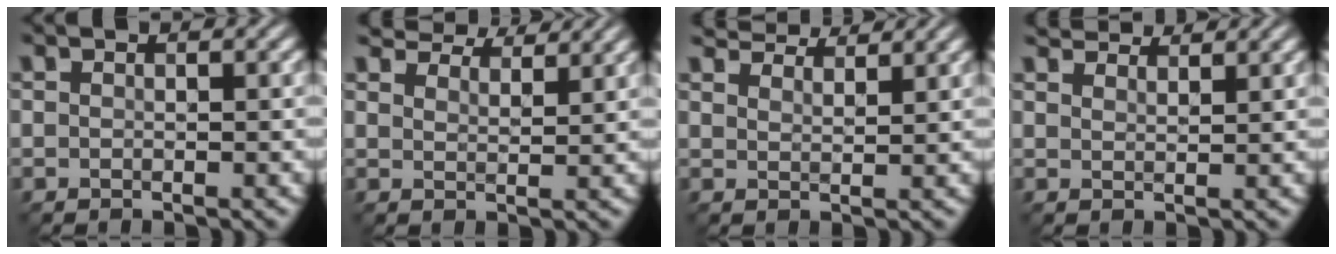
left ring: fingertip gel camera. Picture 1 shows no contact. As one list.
[{"total": 6.5, "force": [6.1, 1.1, 1.9], "torque": [-0.044, -0.003, 0.093]}, {"total": 5.7, "force": [5.3, 1.0, 1.8], "torque": [-0.033, 0.005, 0.074]}, {"total": 4.8, "force": [4.4, 0.9, 1.6], "torque": [-0.025, 0.004, 0.060]}]